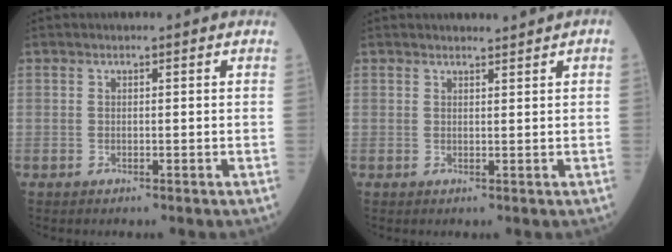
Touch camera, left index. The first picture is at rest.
{"total": 1.2, "force": [1.2, -0.3, 0.1], "torque": [0.001, -0.001, 0.022]}